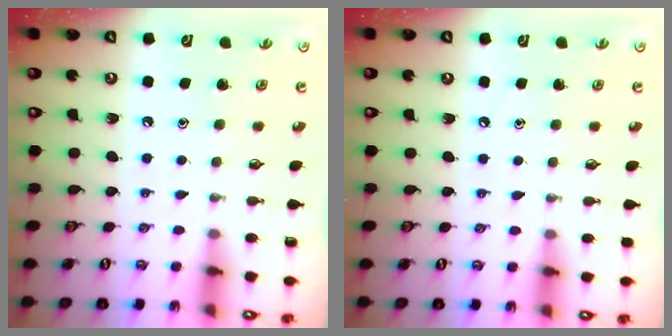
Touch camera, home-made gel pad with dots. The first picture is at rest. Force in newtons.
{"total": 1.5, "press": 1.5, "slide": 0.2}